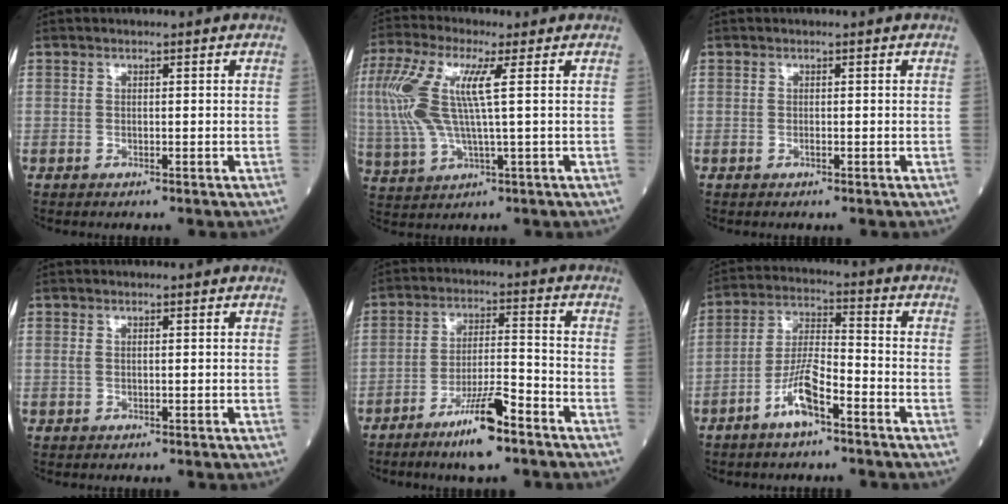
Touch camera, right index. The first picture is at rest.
{"total": 12.0, "force": [2.3, 2.2, 11.6], "torque": [-0.281, 0.018, 0.042]}
{"total": 0.0}
{"total": 0.9, "force": [0.2, 0.4, 0.8], "torque": [-0.024, 0.006, 0.006]}
{"total": 9.4, "force": [-6.3, 0.8, 6.9], "torque": [-0.123, -0.011, -0.114]}
{"total": 7.7, "force": [-4.5, 1.4, 6.1], "torque": [-0.123, 0.006, -0.087]}